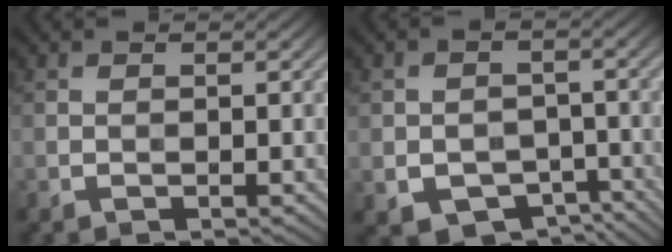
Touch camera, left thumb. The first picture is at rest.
{"total": 6.9, "force": [-3.0, 5.2, 3.4], "torque": [-0.066, -0.017, -0.038]}